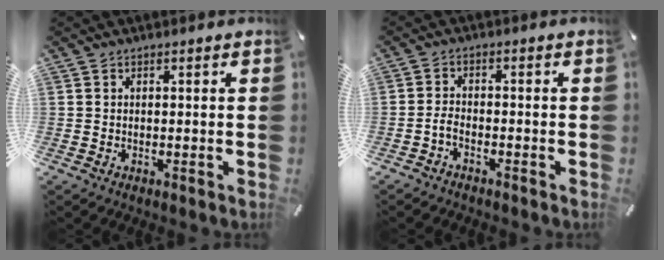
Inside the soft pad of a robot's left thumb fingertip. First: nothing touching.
{"total": 2.5, "force": [-1.8, 1.2, 1.2], "torque": [-0.028, 0.008, -0.036]}